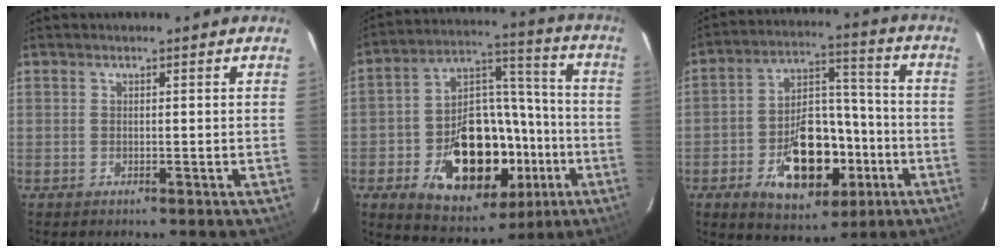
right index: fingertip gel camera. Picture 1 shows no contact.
{"total": 23.0, "force": [-8.1, 14.5, 15.9], "torque": [-0.302, 0.030, -0.103]}
{"total": 16.8, "force": [-6.4, 10.0, 11.9], "torque": [-0.216, 0.026, -0.082]}